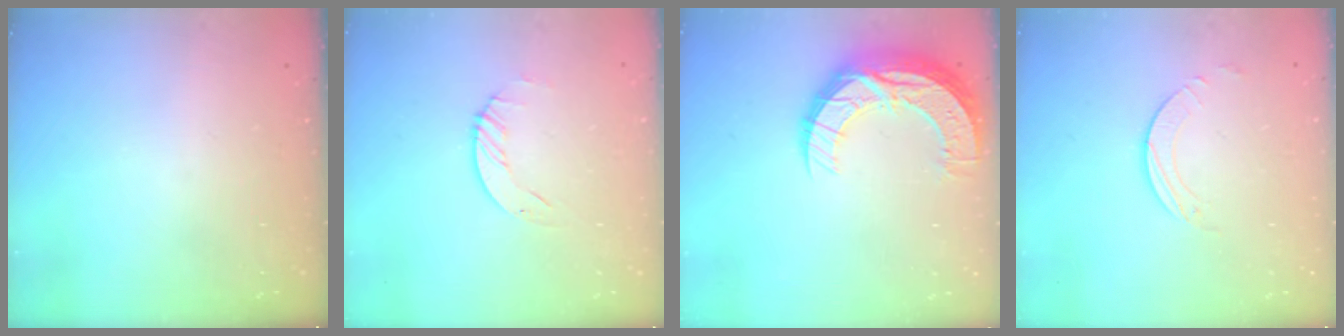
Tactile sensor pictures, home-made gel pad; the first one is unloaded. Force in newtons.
{"total": 1.9, "press": 1.9, "slide": 0.2}
{"total": 15.3, "press": 15.3, "slide": 1.1}
{"total": 1.7, "press": 1.7, "slide": 0.2}